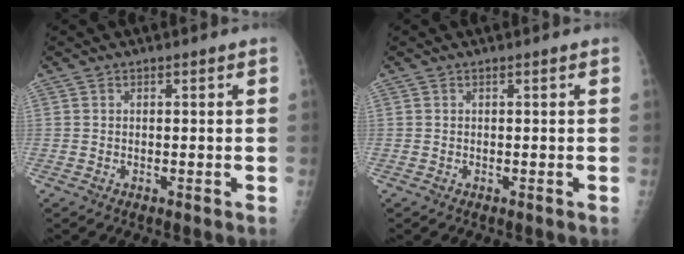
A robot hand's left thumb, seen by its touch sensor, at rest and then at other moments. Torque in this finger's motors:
{"motor_torque": [-0.08, 0.11, 0.04, 0.21, -0.03]}